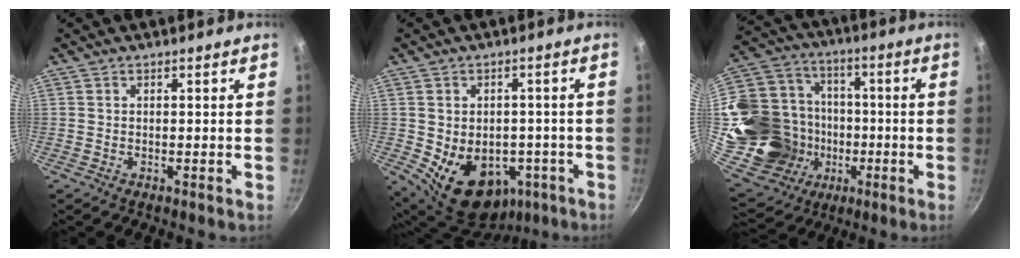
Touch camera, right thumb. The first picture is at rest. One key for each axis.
{"total": 14.7, "fx": -4.4, "fy": 10.9, "fz": 8.9, "tx": -0.105, "ty": 0.012, "tz": -0.038}
{"total": 25.8, "fx": -3.8, "fy": 21.5, "fz": 13.8, "tx": -0.257, "ty": 0.054, "tz": -0.038}